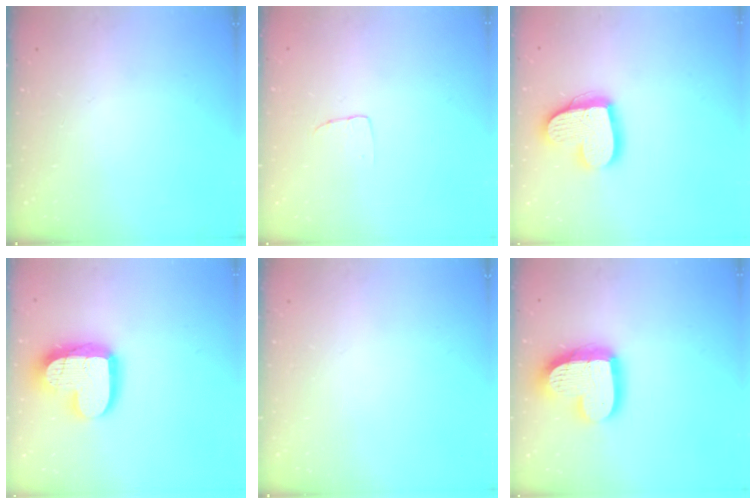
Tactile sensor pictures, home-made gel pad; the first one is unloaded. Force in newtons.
{"total": 2.9, "press": 2.9, "slide": 0.1}
{"total": 17.7, "press": 17.7, "slide": 1.5}
{"total": 18.1, "press": 18.0, "slide": 1.5}
{"total": 0.0}
{"total": 17.9, "press": 17.8, "slide": 1.7}